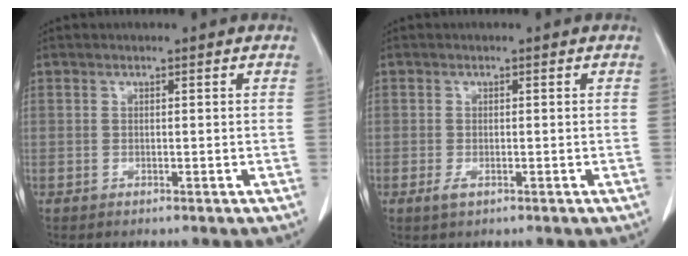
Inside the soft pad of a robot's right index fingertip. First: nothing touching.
{"total": 1.3, "force": [-0.6, 0.6, 1.0], "torque": [-0.019, -0.002, -0.004]}